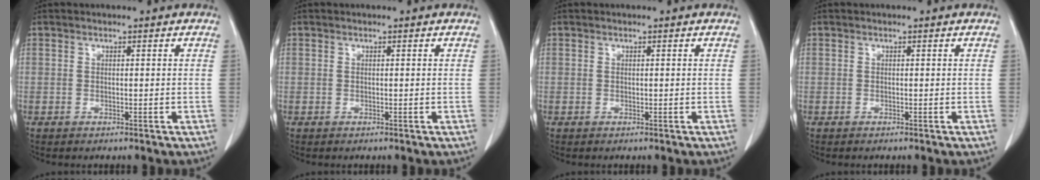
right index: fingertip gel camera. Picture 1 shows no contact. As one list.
[{"total": 0.0}, {"total": 0.0}, {"total": 0.0}]